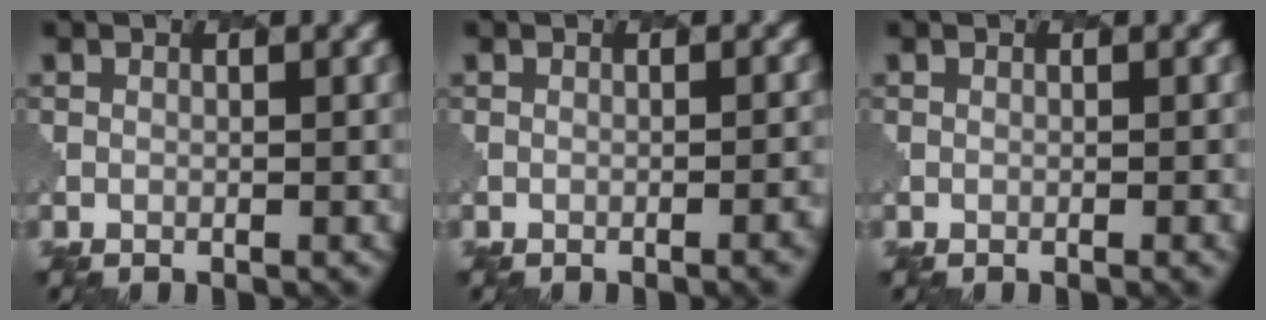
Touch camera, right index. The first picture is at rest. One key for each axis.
{"total": 2.2, "fx": -1.0, "fy": 0.7, "fz": 1.8, "tx": -0.003, "ty": 0.007, "tz": -0.011}
{"total": 1.1, "fx": -0.3, "fy": 0.4, "fz": 1.0, "tx": -0.001, "ty": 0.003, "tz": -0.001}